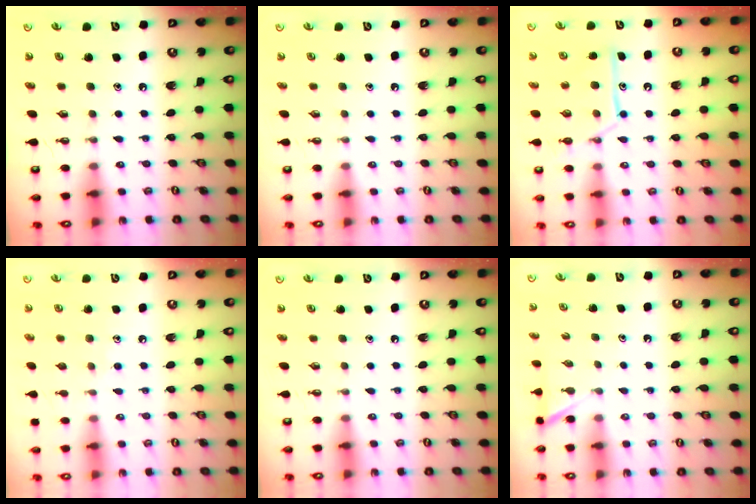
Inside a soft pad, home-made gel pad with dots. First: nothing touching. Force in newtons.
{"total": 0.0}
{"total": 13.5, "press": 13.5, "slide": 1.0}
{"total": 6.7, "press": 6.7, "slide": 0.8}
{"total": 0.0}
{"total": 2.4, "press": 2.4, "slide": 0.2}